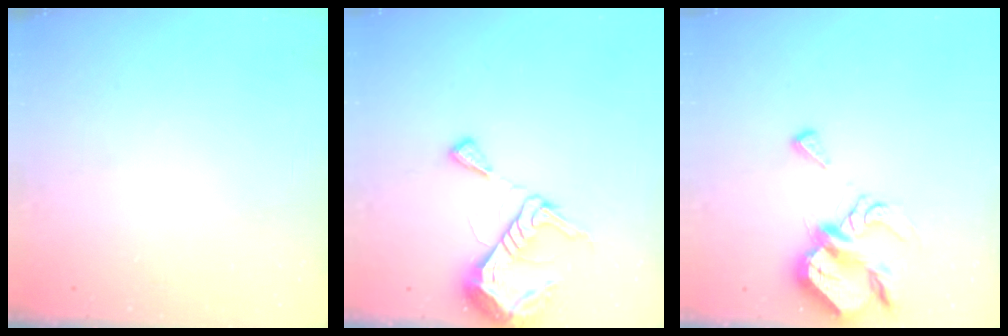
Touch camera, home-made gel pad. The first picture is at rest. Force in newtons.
{"total": 10.7, "press": 10.6, "slide": 1.3}
{"total": 7.2, "press": 7.1, "slide": 0.7}